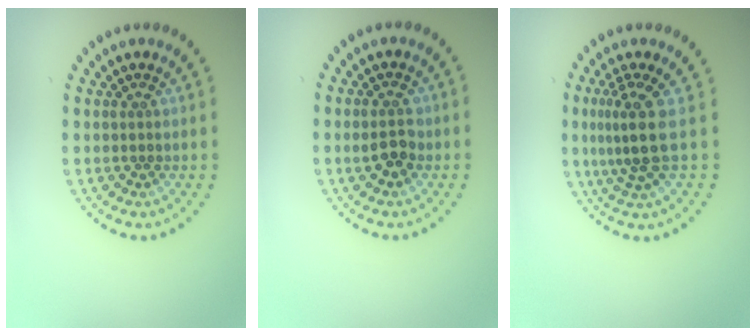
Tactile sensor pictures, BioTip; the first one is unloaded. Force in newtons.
{"total": 2.0, "press": 2.0, "slide": 0.1}
{"total": 3.4, "press": 2.5, "slide": 2.3}